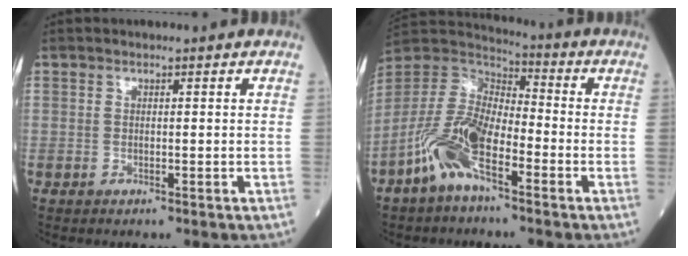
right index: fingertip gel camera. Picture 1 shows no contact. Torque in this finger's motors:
{"motor_torque": [1.16, -0.98, 0.36, 0.21]}